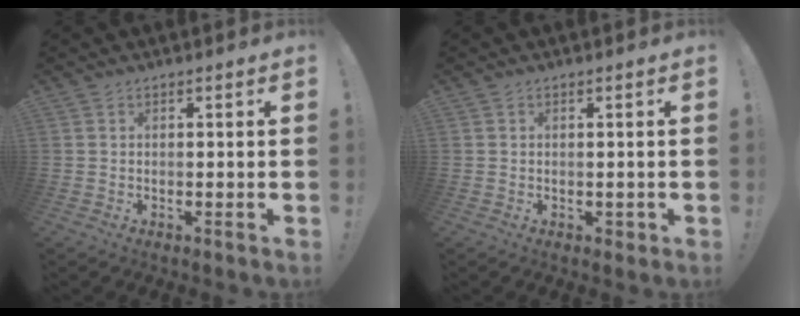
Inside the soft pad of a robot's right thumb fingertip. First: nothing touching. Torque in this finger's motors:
{"motor_torque": [-0.06, -0.20, -0.13, 0.09, -0.01]}